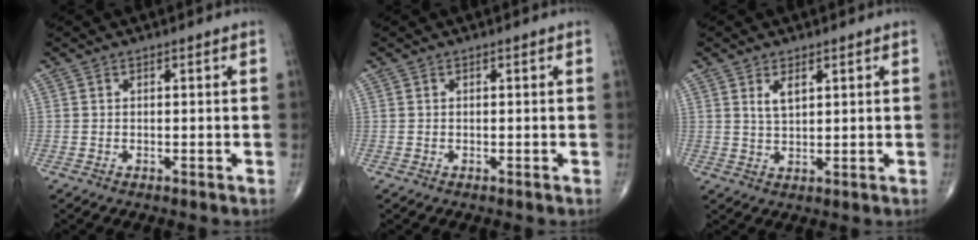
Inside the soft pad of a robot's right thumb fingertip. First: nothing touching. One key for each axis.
{"total": 0.0}
{"total": 3.3, "fx": 1.6, "fy": 1.5, "fz": 2.5, "tx": -0.039, "ty": -0.011, "tz": 0.033}